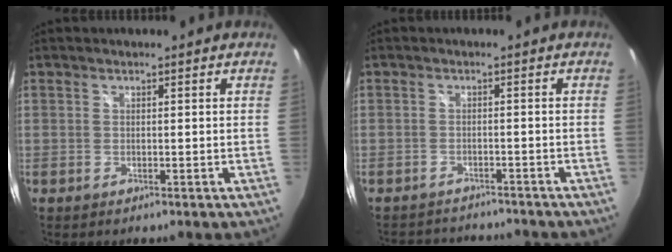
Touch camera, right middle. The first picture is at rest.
{"total": 7.5, "force": [-7.0, 2.0, 1.6], "torque": [-0.043, 0.006, -0.098]}